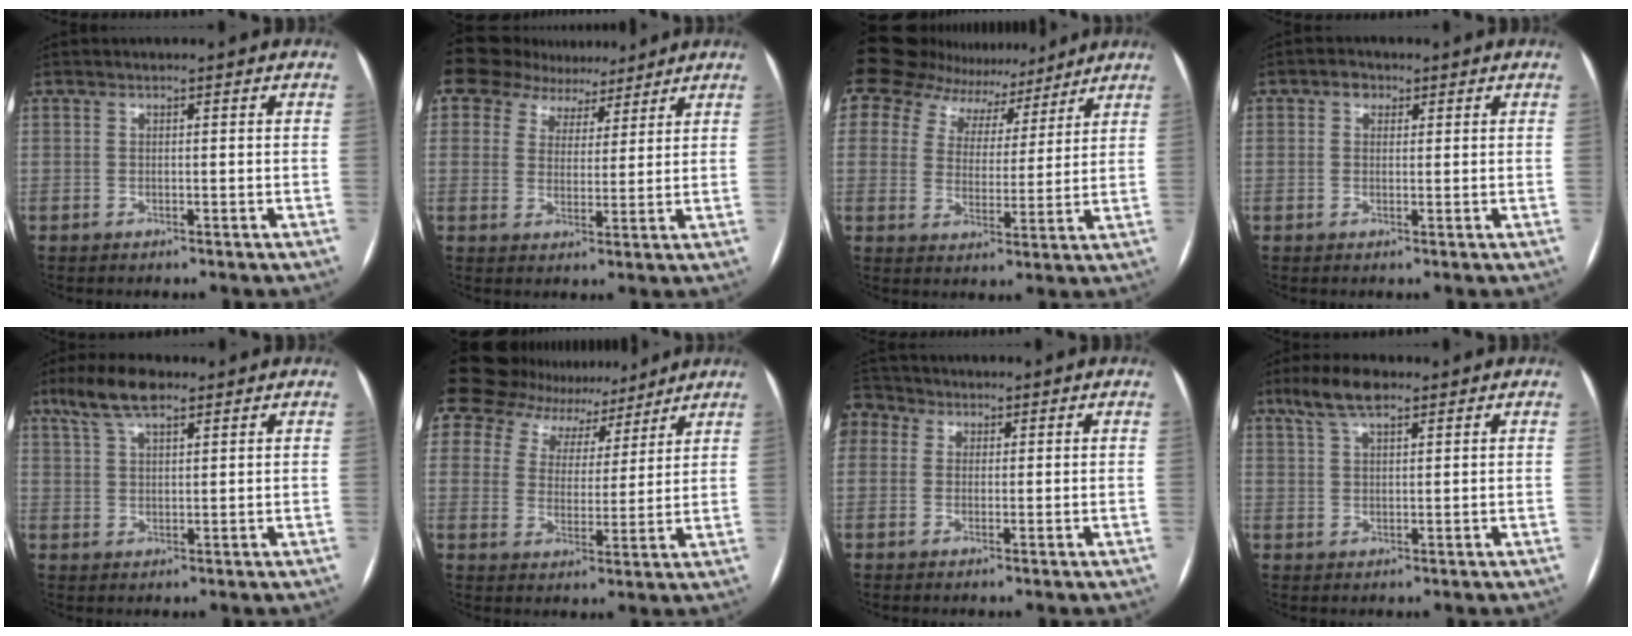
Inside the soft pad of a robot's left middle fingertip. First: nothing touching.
{"total": 6.7, "force": [6.3, 2.3, -0.7], "torque": [0.031, 0.000, 0.092]}
{"total": 12.6, "force": [12.0, 3.7, 0.4], "torque": [-0.002, 0.001, 0.174]}
{"total": 1.8, "force": [0.8, 1.4, 0.7], "torque": [-0.014, 0.008, 0.010]}
{"total": 7.2, "force": [5.0, 2.0, 4.8], "torque": [-0.103, 0.023, 0.094]}
{"total": 12.6, "force": [11.7, 4.5, 1.5], "torque": [-0.021, 0.010, 0.168]}
{"total": 6.2, "force": [2.4, 5.2, 2.2], "torque": [-0.060, 0.032, 0.047]}
{"total": 6.3, "force": [4.3, 1.7, 4.2], "torque": [-0.091, 0.021, 0.083]}